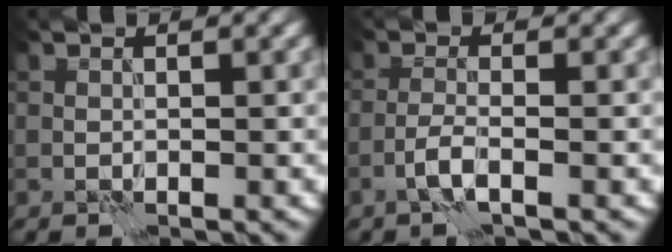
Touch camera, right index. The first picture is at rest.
{"total": 2.0, "force": [-1.1, 0.3, 1.6], "torque": [-0.036, 0.006, -0.028]}